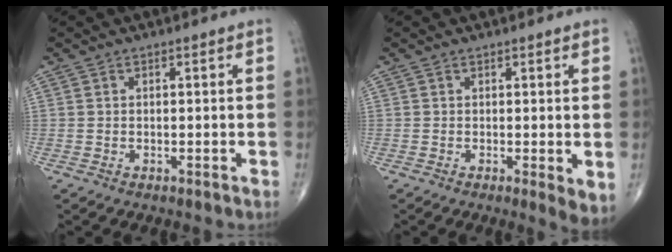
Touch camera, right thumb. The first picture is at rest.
{"total": 3.5, "force": [0.2, 1.0, 3.4], "torque": [-0.048, -0.013, 0.002]}